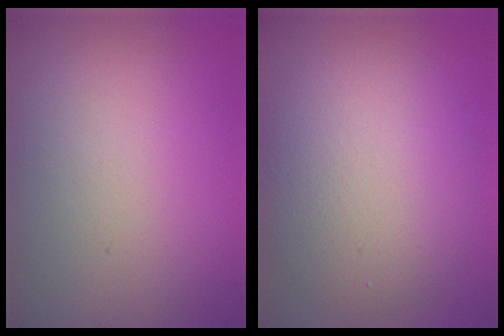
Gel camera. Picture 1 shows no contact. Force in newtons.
{"total": 6.8, "press": 6.8, "slide": 0.6}